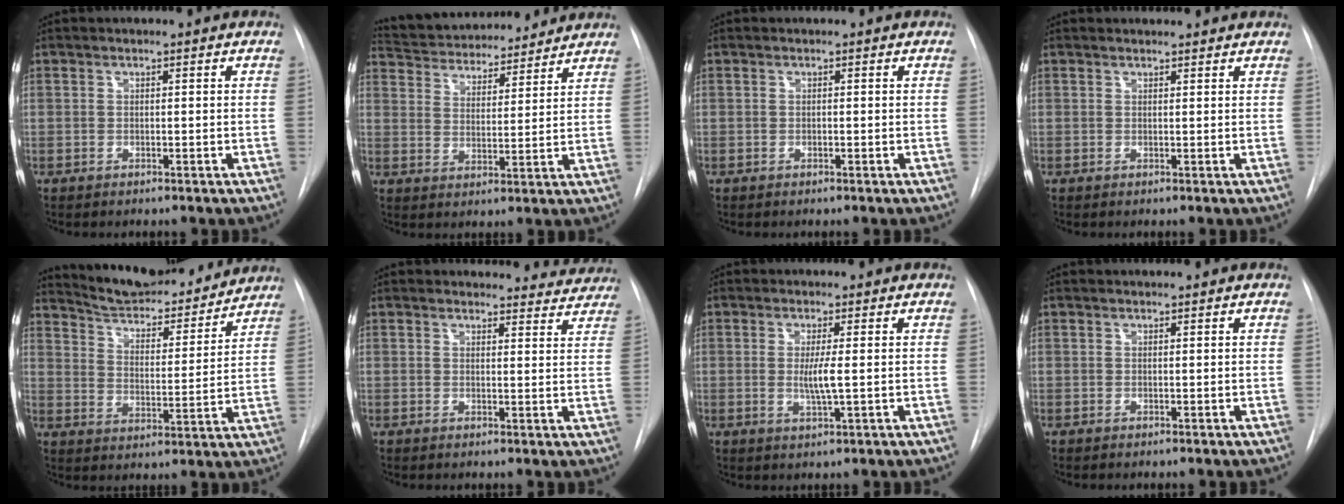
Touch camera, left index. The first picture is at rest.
{"total": 15.9, "force": [14.7, 3.9, 4.7], "torque": [-0.086, 0.018, 0.224]}
{"total": 0.9, "force": [-0.9, -0.1, -0.1], "torque": [0.004, -0.006, -0.014]}
{"total": 2.4, "force": [2.3, 0.6, 0.4], "torque": [-0.008, 0.012, 0.024]}
{"total": 17.4, "force": [16.1, 3.5, 5.6], "torque": [-0.078, -0.014, 0.235]}
{"total": 7.5, "force": [7.2, 2.2, -0.3], "torque": [0.043, -0.022, 0.050]}
{"total": 3.2, "force": [-0.8, -0.2, 3.1], "torque": [-0.065, -0.014, -0.011]}
{"total": 0.0}